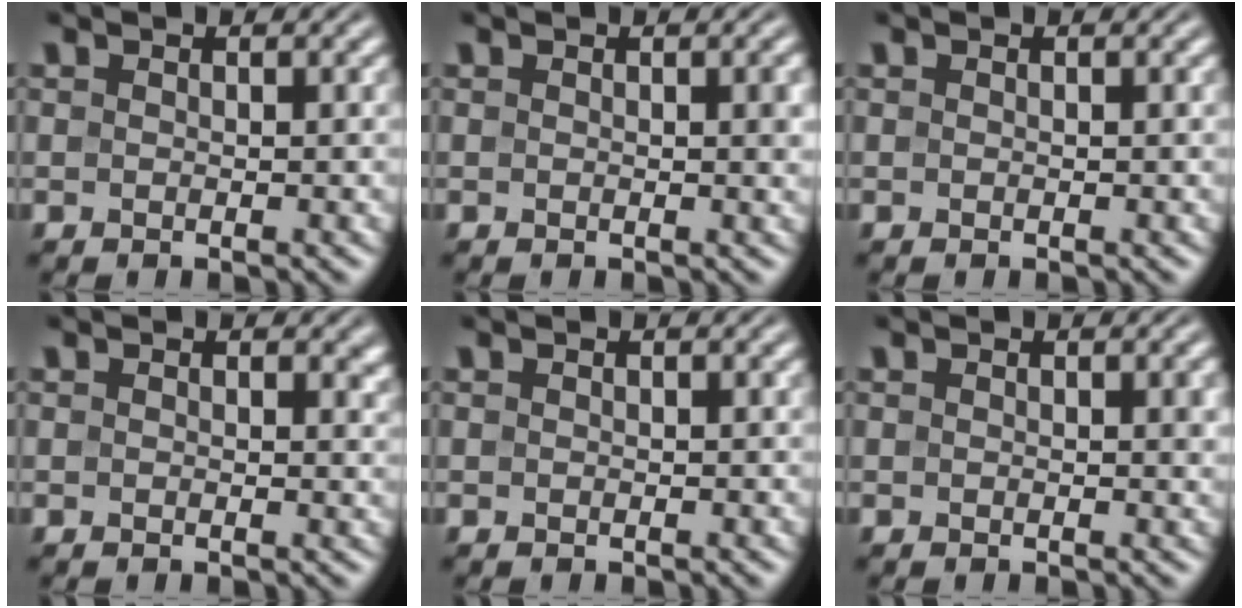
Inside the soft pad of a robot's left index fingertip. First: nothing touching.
{"total": 1.1, "force": [0.2, 0.1, 1.0], "torque": [-0.013, 0.001, 0.001]}
{"total": 0.0}
{"total": 1.0, "force": [0.5, 0.7, 0.6], "torque": [-0.002, -0.003, 0.004]}
{"total": 0.0}
{"total": 0.6, "force": [0.2, 0.1, 0.5], "torque": [-0.005, 0.000, 0.001]}